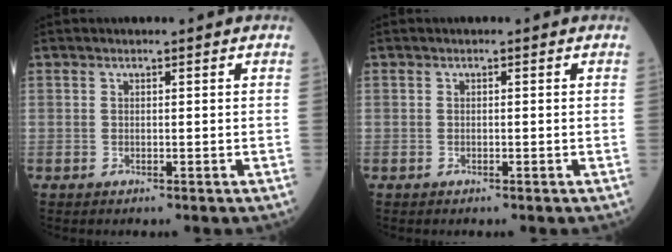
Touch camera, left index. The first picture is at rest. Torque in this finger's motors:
{"motor_torque": [0.00, 0.00, 0.00, 0.00]}